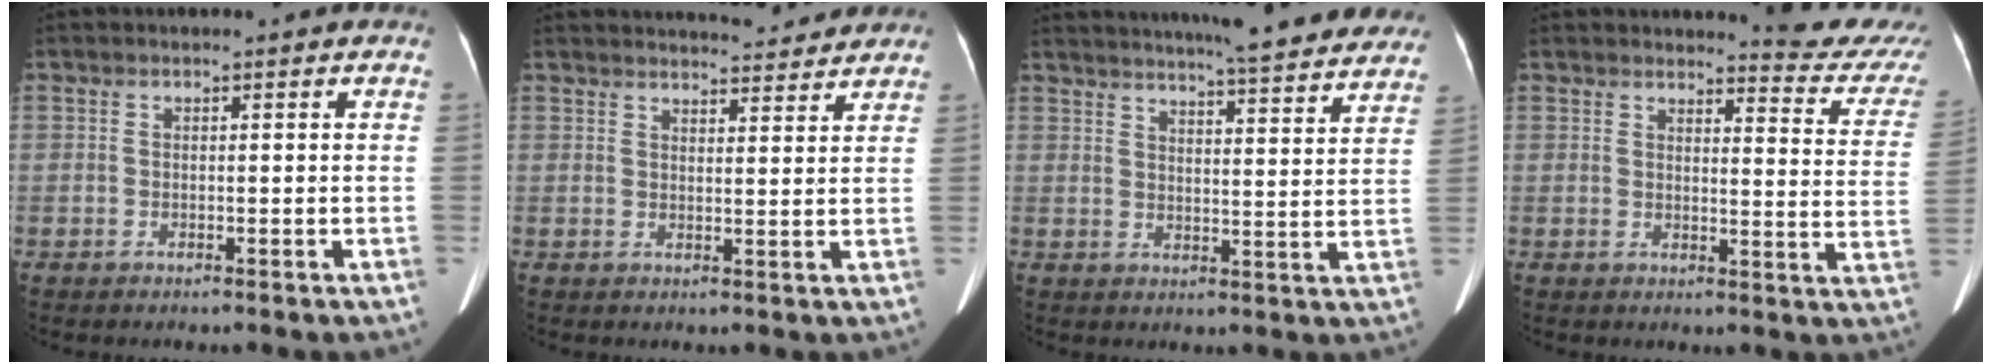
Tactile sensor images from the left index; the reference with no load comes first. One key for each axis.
{"total": 10.2, "fx": 9.8, "fy": 1.4, "fz": 2.5, "tx": -0.026, "ty": 0.008, "tz": 0.116}
{"total": 23.0, "fx": 20.7, "fy": 2.2, "fz": 10.0, "tx": -0.147, "ty": -0.013, "tz": 0.253}
{"total": 11.2, "fx": 11.0, "fy": 0.3, "fz": 2.1, "tx": -0.009, "ty": -0.084, "tz": 0.098}